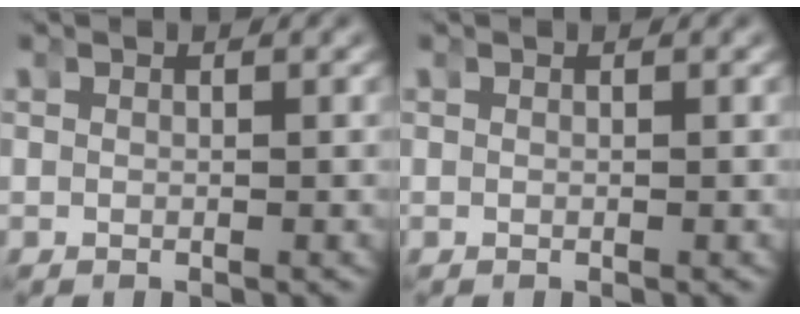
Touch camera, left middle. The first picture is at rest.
{"total": 0.0}